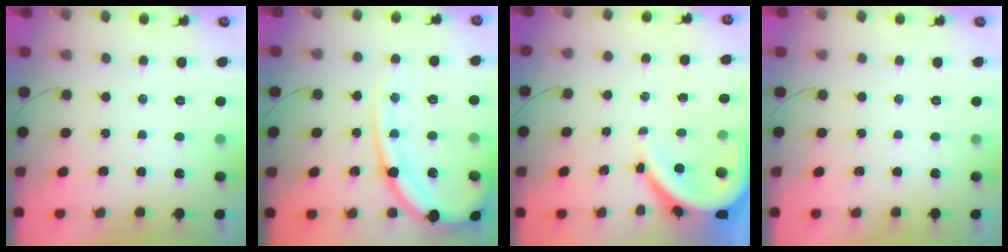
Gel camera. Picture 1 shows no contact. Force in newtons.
{"total": 16.8, "press": 16.7, "slide": 1.7}
{"total": 9.6, "press": 9.5, "slide": 1.2}
{"total": 0.0}